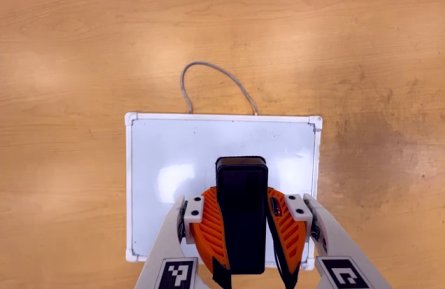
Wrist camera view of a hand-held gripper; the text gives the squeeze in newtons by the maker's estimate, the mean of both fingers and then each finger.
{"total": 10.9, "left": 9.2, "right": 12.5}